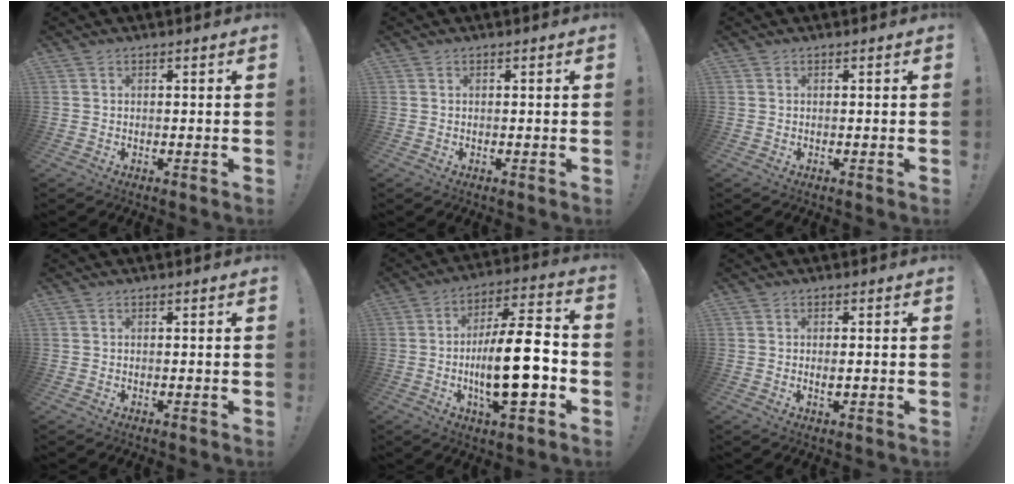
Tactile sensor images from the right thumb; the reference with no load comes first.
{"total": 0.0}
{"total": 0.0}
{"total": 0.0}
{"total": 20.2, "force": [-4.2, 6.3, 18.8], "torque": [-0.320, 0.008, -0.073]}
{"total": 1.2, "force": [-0.1, 0.3, 1.2], "torque": [-0.011, -0.006, -0.004]}